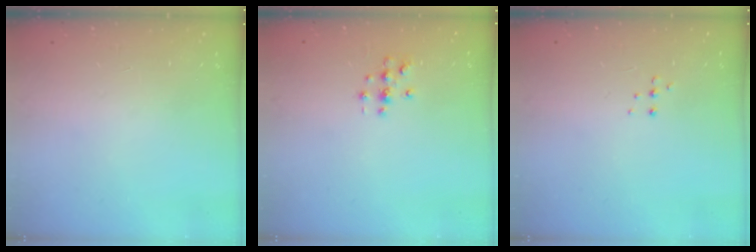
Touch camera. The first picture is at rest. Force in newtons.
{"total": 3.2, "press": 3.2, "slide": 0.3}
{"total": 4.0, "press": 3.9, "slide": 0.8}